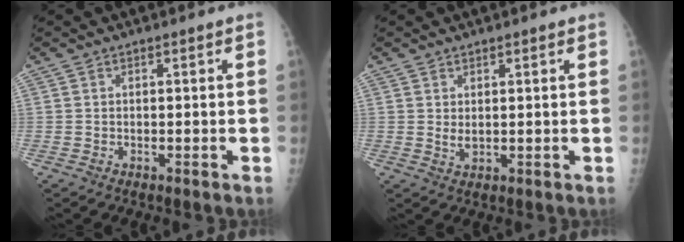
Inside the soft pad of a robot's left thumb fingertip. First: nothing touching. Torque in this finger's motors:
{"motor_torque": [0.21, 0.01, 0.40, 0.14, 0.04]}